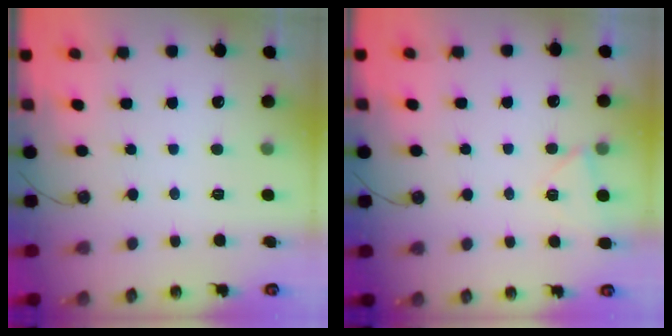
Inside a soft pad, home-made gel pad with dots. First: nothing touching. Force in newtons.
{"total": 4.8, "press": 4.1, "slide": 2.4}